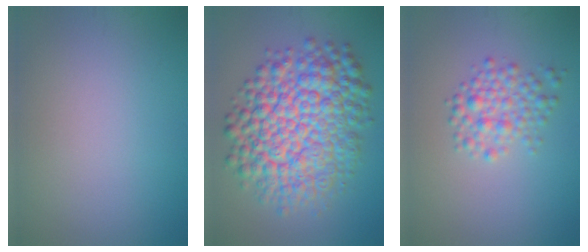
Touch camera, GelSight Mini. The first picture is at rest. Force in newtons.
{"total": 11.2, "press": 11.2, "slide": 0.3}
{"total": 2.8, "press": 2.8, "slide": 0.1}